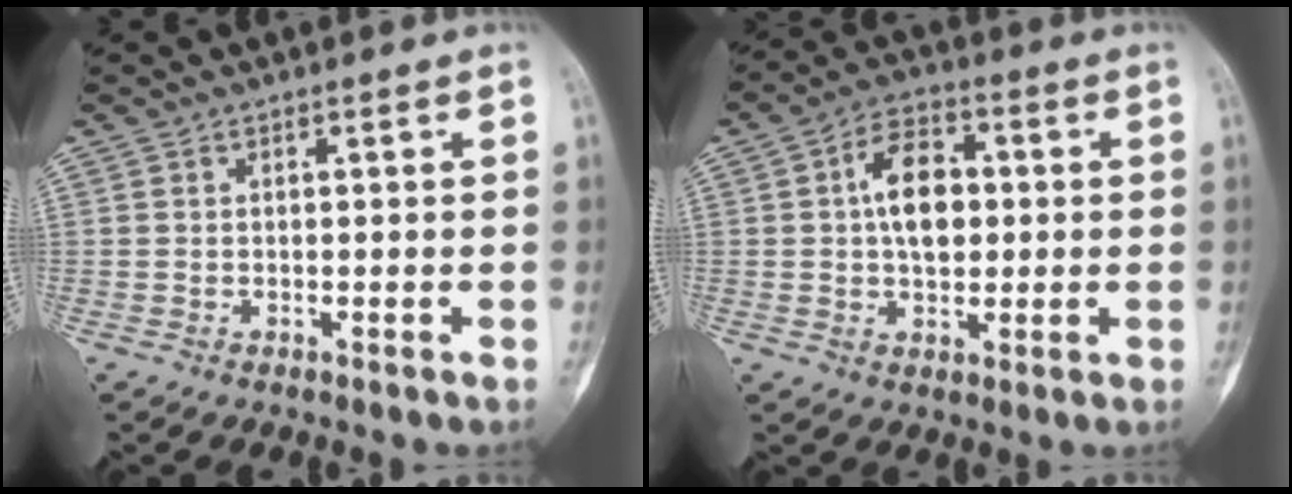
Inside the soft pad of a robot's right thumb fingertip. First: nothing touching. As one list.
[{"total": 10.4, "force": [1.1, 6.6, 8.0], "torque": [-0.114, 0.013, 0.014]}]